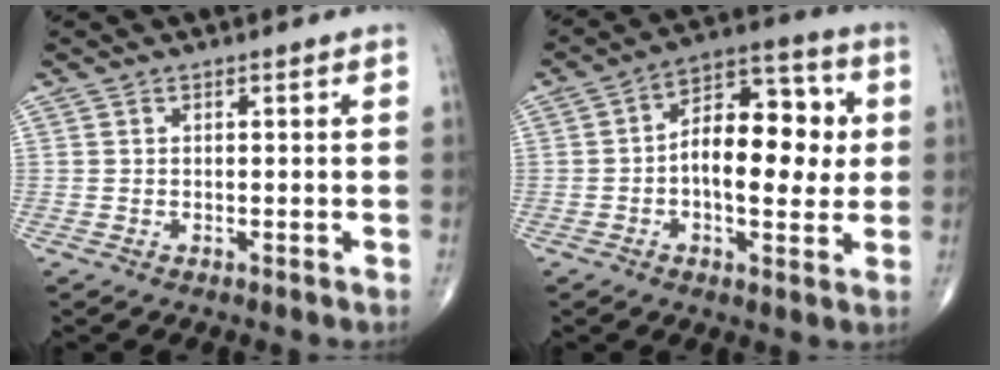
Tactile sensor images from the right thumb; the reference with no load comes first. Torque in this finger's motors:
{"motor_torque": [-0.11, 0.46, 0.83, -0.42, 0.32]}